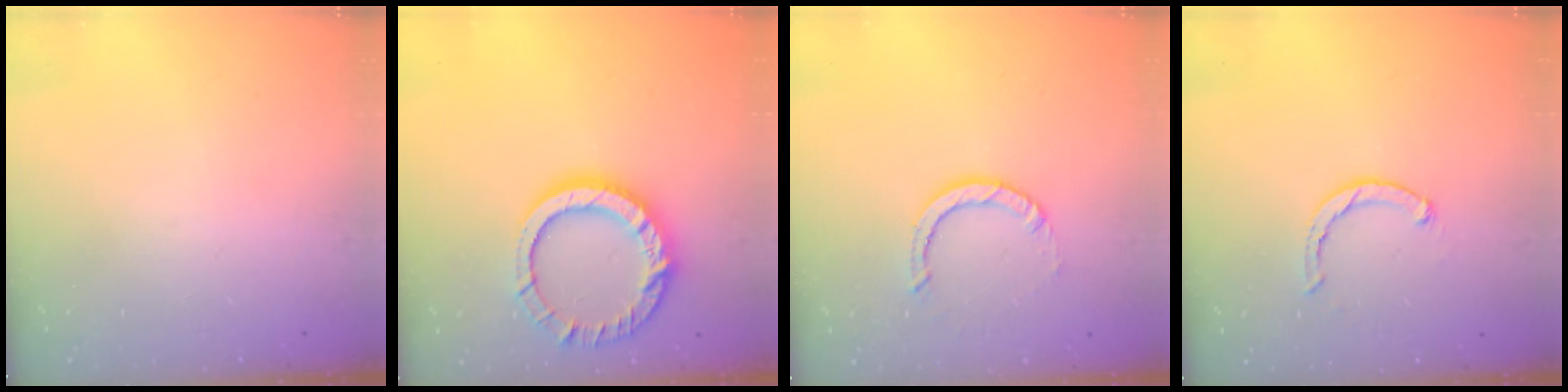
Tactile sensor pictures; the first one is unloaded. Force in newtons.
{"total": 15.1, "press": 15.0, "slide": 1.5}
{"total": 3.9, "press": 3.8, "slide": 0.4}
{"total": 1.5, "press": 1.5, "slide": 0.3}